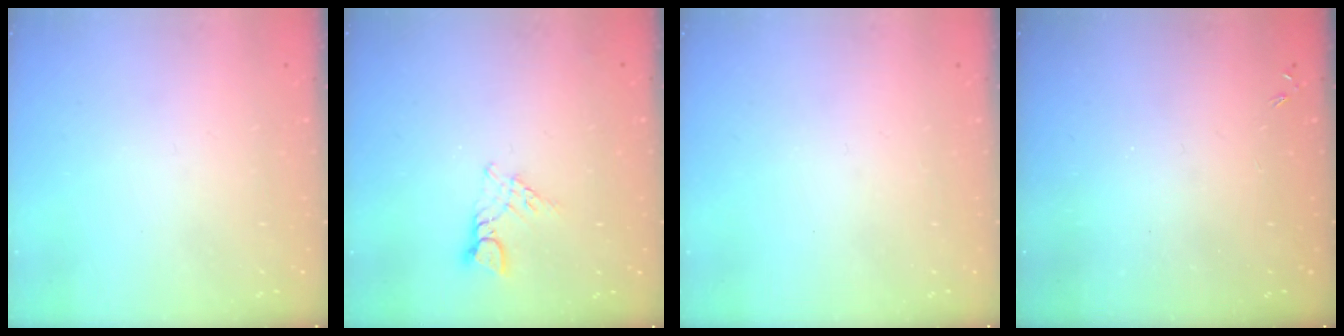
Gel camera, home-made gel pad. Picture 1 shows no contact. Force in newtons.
{"total": 3.4, "press": 3.4, "slide": 0.4}
{"total": 0.0}
{"total": 0.0}